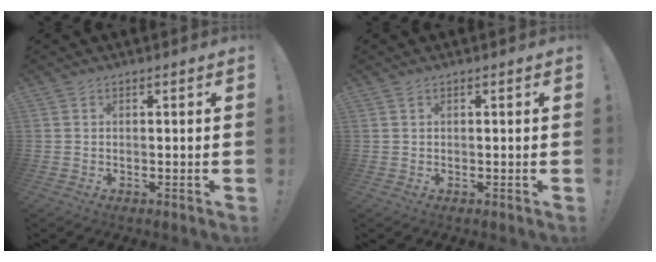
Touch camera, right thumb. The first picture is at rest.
{"total": 0.0}